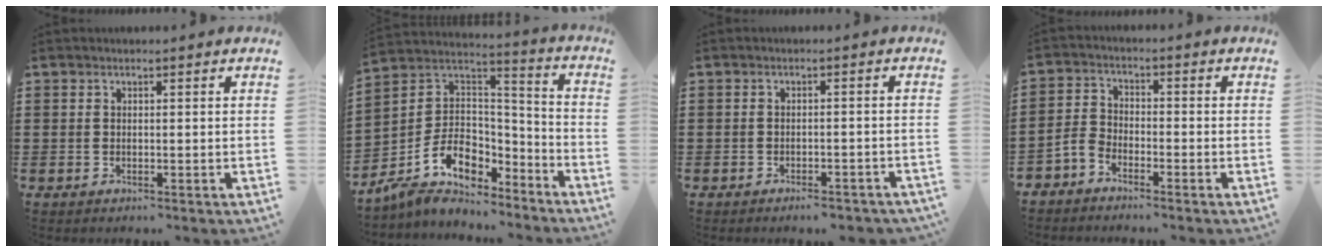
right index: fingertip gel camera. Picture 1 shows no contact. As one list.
[{"total": 9.6, "force": [-5.4, 6.8, 4.1], "torque": [-0.100, 0.006, -0.100]}, {"total": 2.1, "force": [-2.0, 0.2, 0.6], "torque": [-0.013, 0.000, -0.040]}, {"total": 3.0, "force": [-2.8, 0.9, 0.5], "torque": [-0.022, 0.005, -0.062]}]